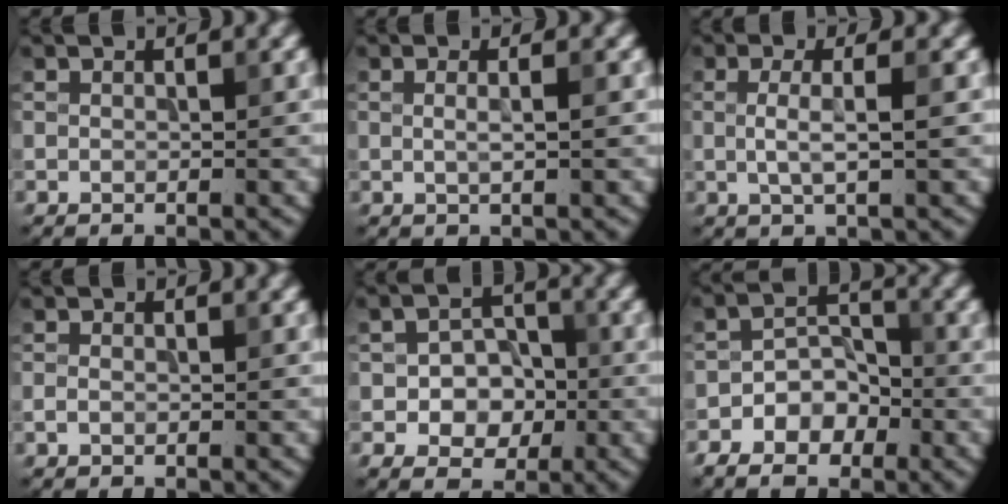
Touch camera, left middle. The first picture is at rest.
{"total": 1.7, "force": [0.3, 0.6, 1.6], "torque": [-0.019, -0.006, -0.007]}
{"total": 2.6, "force": [0.0, 0.6, 2.6], "torque": [-0.049, -0.001, -0.001]}
{"total": 0.7, "force": [-0.2, 0.4, 0.5], "torque": [-0.012, 0.000, -0.006]}
{"total": 4.8, "force": [-1.2, 3.7, 2.9], "torque": [-0.018, 0.001, -0.036]}
{"total": 5.1, "force": [-3.1, 3.2, 2.5], "torque": [-0.033, 0.008, -0.061]}